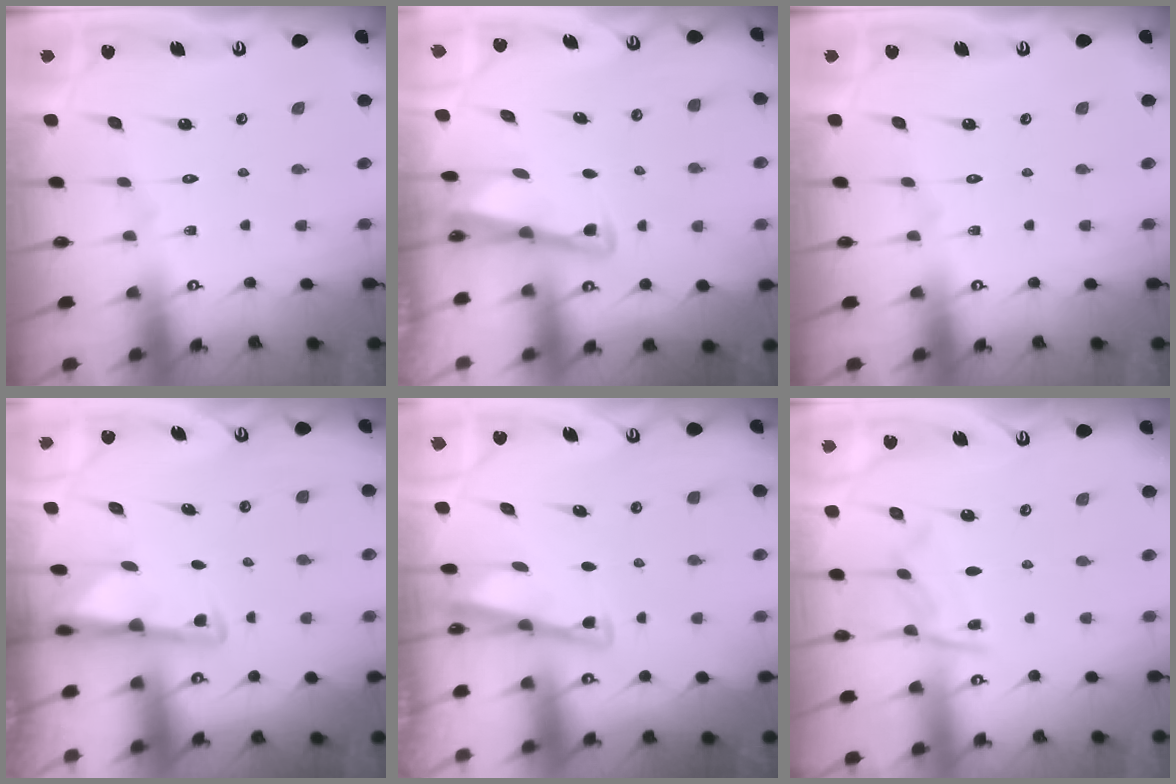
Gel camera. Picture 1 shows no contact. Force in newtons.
{"total": 2.8, "press": 2.8, "slide": 0.4}
{"total": 0.0}
{"total": 2.8, "press": 2.7, "slide": 0.7}
{"total": 2.9, "press": 2.9, "slide": 0.3}
{"total": 9.7, "press": 9.7, "slide": 0.8}